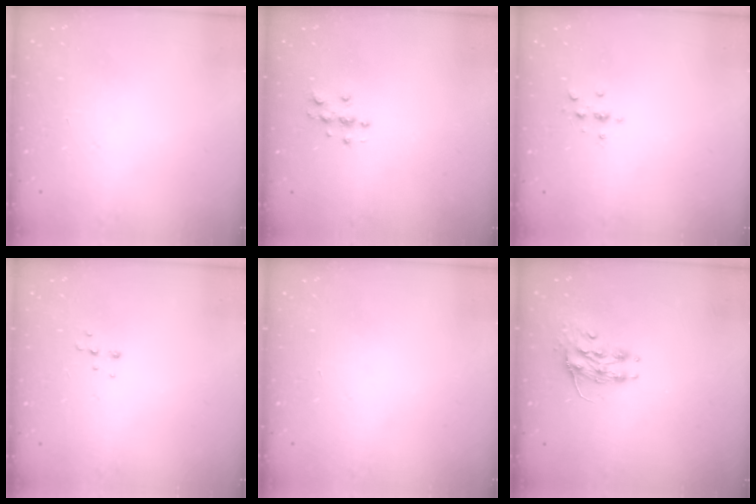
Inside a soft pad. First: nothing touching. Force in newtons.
{"total": 4.6, "press": 4.6, "slide": 0.4}
{"total": 2.3, "press": 2.3, "slide": 0.2}
{"total": 5.1, "press": 5.0, "slide": 0.4}
{"total": 0.0}
{"total": 8.4, "press": 8.3, "slide": 1.0}